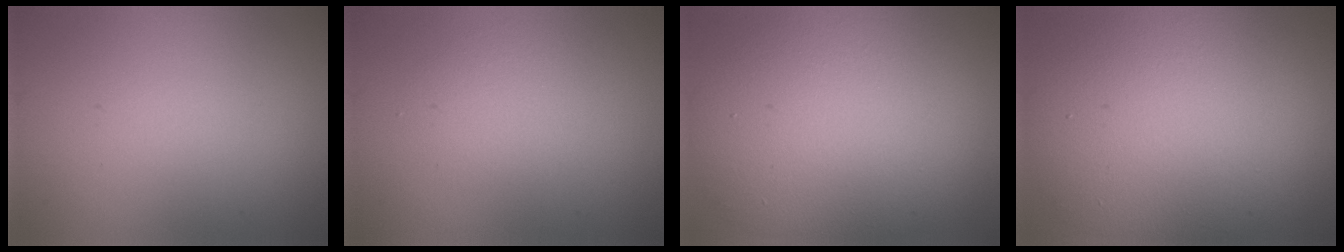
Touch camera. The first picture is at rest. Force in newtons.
{"total": 2.1, "press": 2.1, "slide": 0.0}
{"total": 13.6, "press": 13.6, "slide": 0.8}
{"total": 14.2, "press": 14.1, "slide": 1.2}